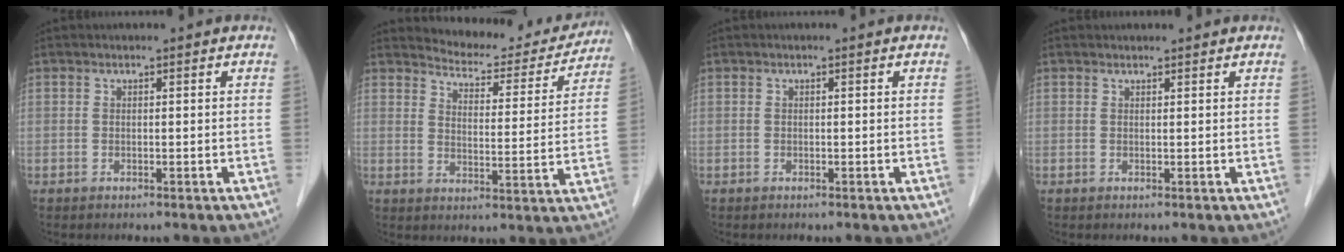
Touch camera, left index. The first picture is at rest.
{"total": 12.8, "force": [12.5, 2.7, 1.6], "torque": [-0.014, -0.024, 0.155]}
{"total": 0.0}
{"total": 1.2, "force": [1.1, 0.3, 0.1], "torque": [-0.008, 0.010, 0.017]}